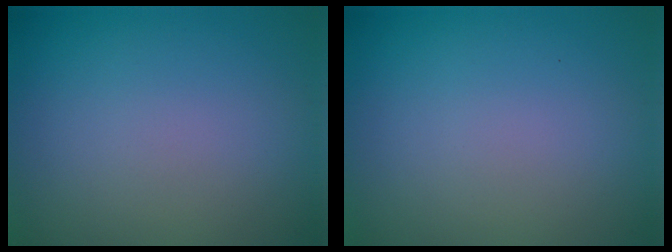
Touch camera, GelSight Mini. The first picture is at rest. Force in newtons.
{"total": 0.0}